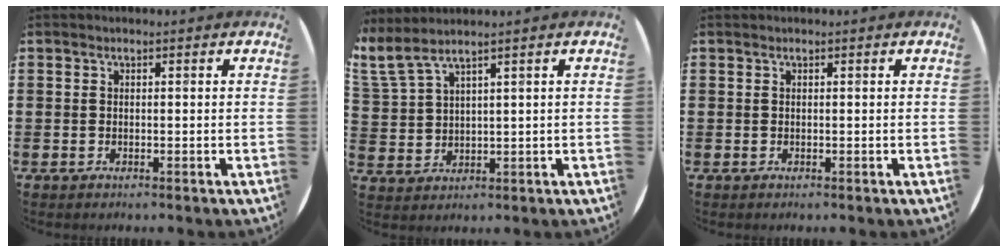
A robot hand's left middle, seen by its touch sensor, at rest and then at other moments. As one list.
[{"total": 3.4, "force": [2.7, 0.4, 2.0], "torque": [-0.048, -0.007, 0.047]}, {"total": 0.0}]